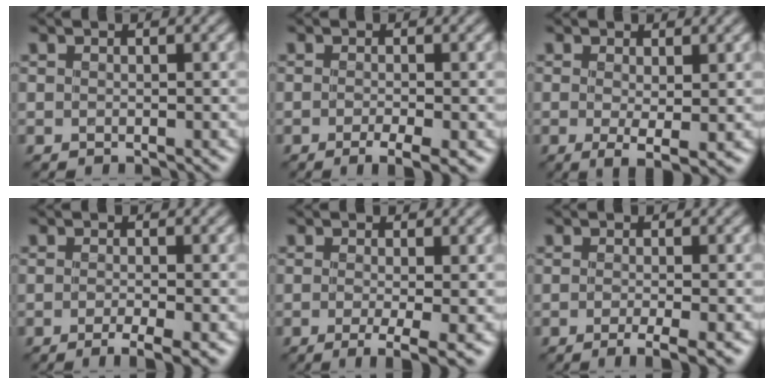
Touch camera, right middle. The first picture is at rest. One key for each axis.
{"total": 2.7, "fx": -1.1, "fy": 0.6, "fz": 2.3, "tx": -0.044, "ty": -0.002, "tz": -0.021}
{"total": 2.8, "fx": -0.2, "fy": 0.7, "fz": 2.7, "tx": -0.053, "ty": -0.008, "tz": -0.002}
{"total": 2.8, "fx": -1.3, "fy": 0.5, "fz": 2.4, "tx": -0.044, "ty": -0.002, "tz": -0.023}
{"total": 3.8, "fx": -1.2, "fy": 0.9, "fz": 3.5, "tx": -0.062, "ty": -0.008, "tz": -0.018}
{"total": 2.8, "fx": -1.2, "fy": 0.6, "fz": 2.5, "tx": -0.042, "ty": -0.003, "tz": -0.025}